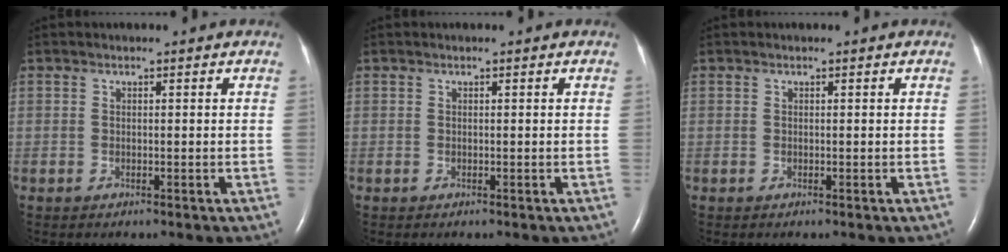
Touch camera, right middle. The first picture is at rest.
{"total": 0.0}
{"total": 0.0}